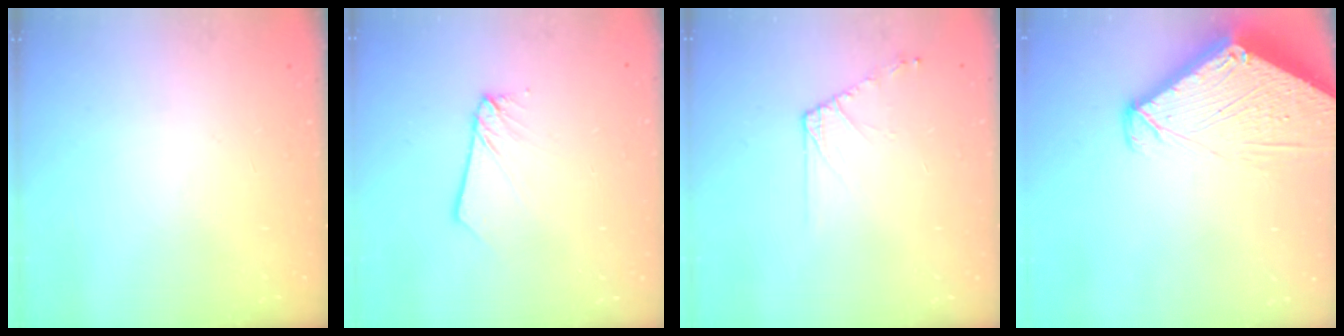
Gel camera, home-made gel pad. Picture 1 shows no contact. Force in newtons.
{"total": 2.5, "press": 2.5, "slide": 0.1}
{"total": 6.5, "press": 6.4, "slide": 1.1}
{"total": 6.9, "press": 6.9, "slide": 0.6}